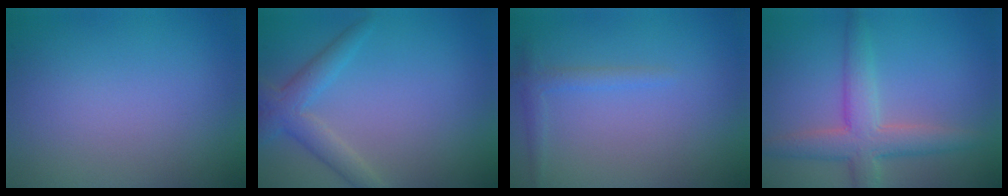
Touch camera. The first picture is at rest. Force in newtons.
{"total": 3.1, "press": 3.1, "slide": 0.2}
{"total": 1.4, "press": 1.4, "slide": 0.1}
{"total": 4.8, "press": 4.8, "slide": 0.4}